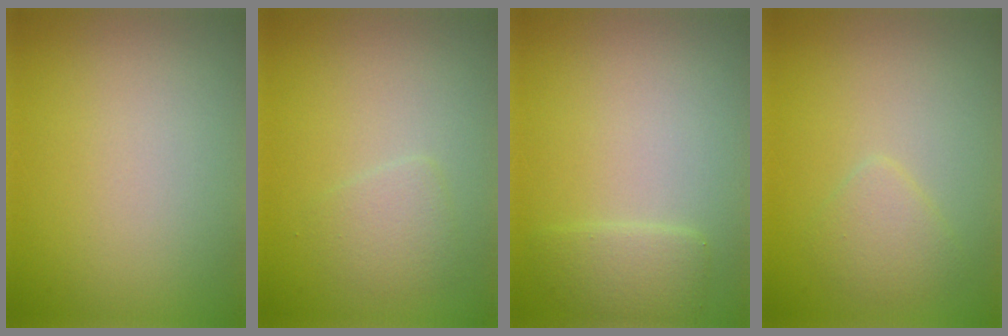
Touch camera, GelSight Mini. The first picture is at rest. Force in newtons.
{"total": 1.8, "press": 1.8, "slide": 0.1}
{"total": 2.0, "press": 2.0, "slide": 0.1}
{"total": 1.9, "press": 1.9, "slide": 0.1}